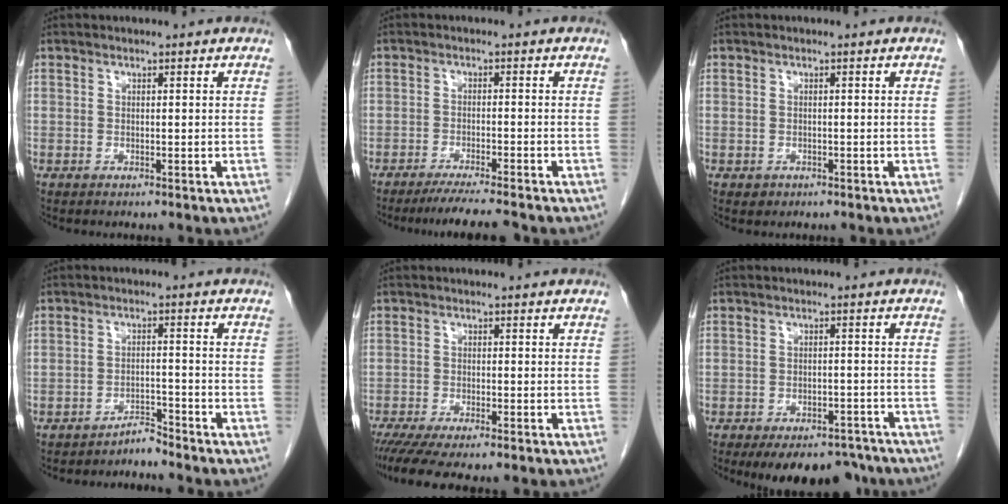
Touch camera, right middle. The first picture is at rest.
{"total": 7.2, "force": [-6.3, -0.6, 3.4], "torque": [-0.042, -0.021, -0.099]}
{"total": 0.9, "force": [-0.4, 0.8, 0.1], "torque": [-0.003, 0.003, -0.001]}
{"total": 2.5, "force": [-2.5, 0.0, 0.1], "torque": [0.006, -0.007, -0.042]}
{"total": 8.5, "force": [-6.8, 1.2, 5.0], "torque": [-0.069, -0.015, -0.104]}
{"total": 12.4, "force": [-9.8, 5.8, 4.9], "torque": [-0.068, 0.004, -0.123]}